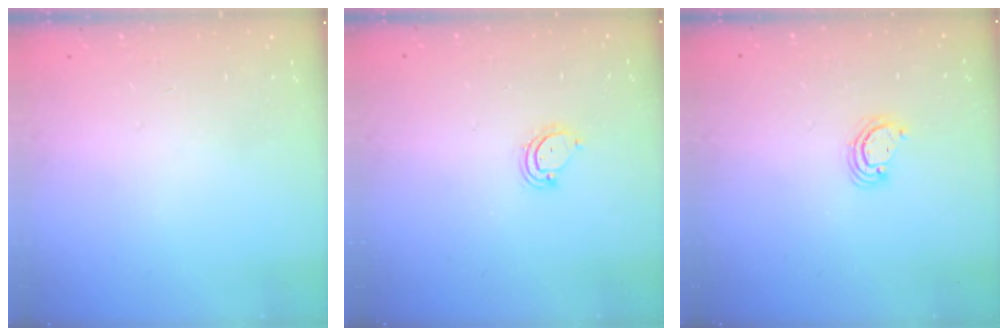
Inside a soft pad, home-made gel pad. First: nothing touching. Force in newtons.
{"total": 5.3, "press": 5.3, "slide": 0.4}
{"total": 3.7, "press": 3.7, "slide": 0.4}